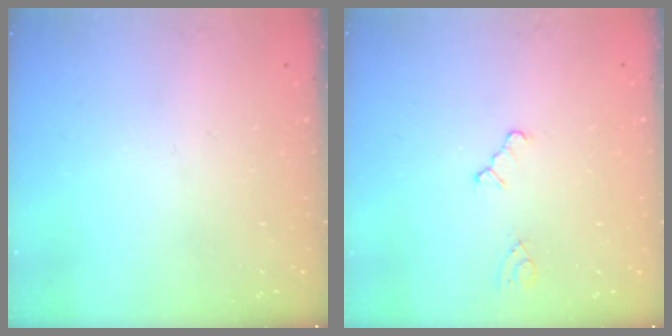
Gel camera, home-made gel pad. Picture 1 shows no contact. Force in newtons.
{"total": 2.0, "press": 2.0, "slide": 0.3}